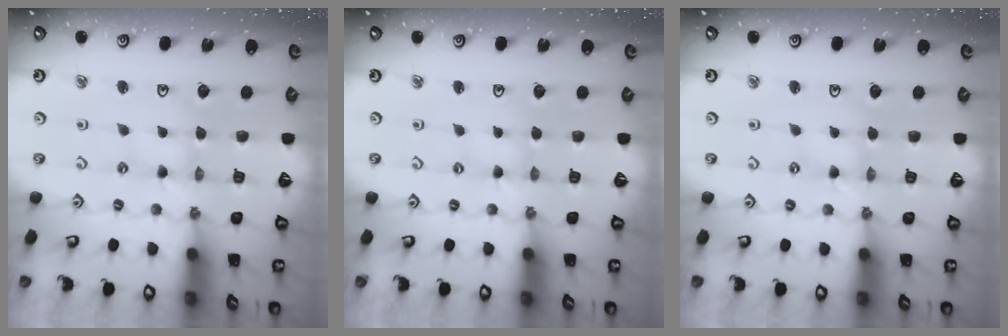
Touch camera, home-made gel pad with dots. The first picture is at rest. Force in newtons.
{"total": 0.7, "press": 0.7, "slide": 0.1}
{"total": 0.0}